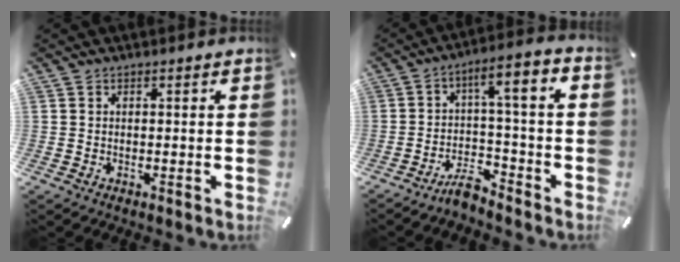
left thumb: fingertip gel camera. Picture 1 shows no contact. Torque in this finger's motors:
{"motor_torque": [0.25, 0.56, 0.20, 0.12, 0.29]}